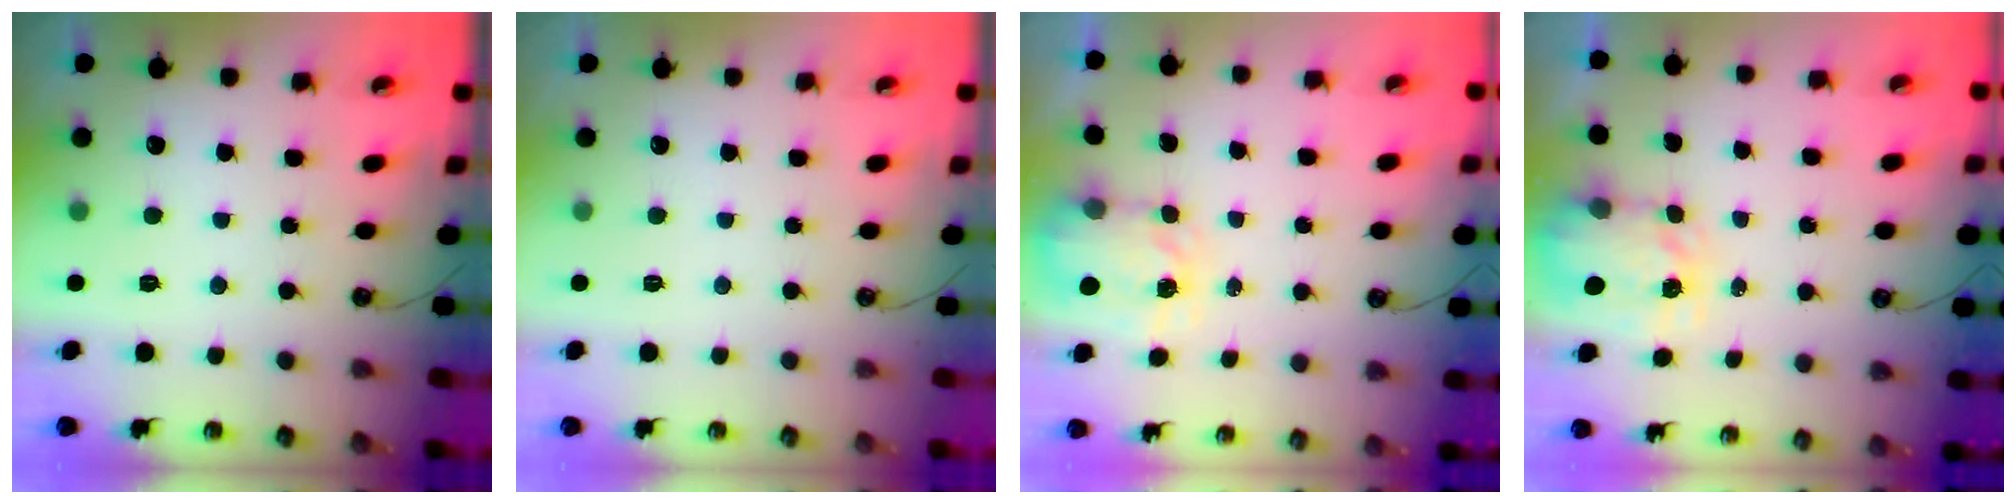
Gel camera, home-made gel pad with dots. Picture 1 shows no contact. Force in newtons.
{"total": 0.0}
{"total": 4.0, "press": 3.9, "slide": 0.6}
{"total": 3.6, "press": 3.5, "slide": 0.5}